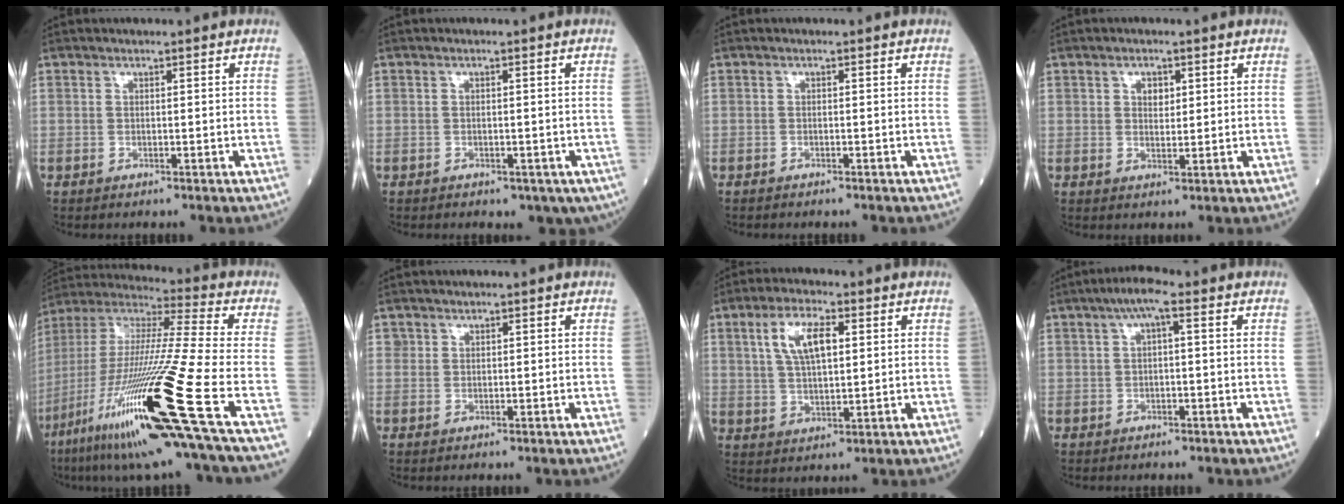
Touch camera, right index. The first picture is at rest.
{"total": 6.9, "force": [-2.9, 4.3, 4.5], "torque": [-0.076, 0.004, -0.032]}
{"total": 1.8, "force": [-1.4, 0.8, 0.8], "torque": [-0.023, -0.004, -0.016]}
{"total": 2.9, "force": [1.0, 1.9, 2.0], "torque": [-0.043, 0.004, 0.020]}
{"total": 30.4, "force": [-12.7, 1.0, 27.6], "torque": [-0.526, -0.070, -0.233]}
{"total": 1.8, "force": [0.7, 1.6, 0.4], "torque": [-0.015, 0.015, 0.014]}
{"total": 8.3, "force": [2.6, 3.3, 7.2], "torque": [-0.152, 0.014, 0.053]}
{"total": 4.4, "force": [1.6, 1.4, 3.8], "torque": [-0.082, 0.020, 0.027]}